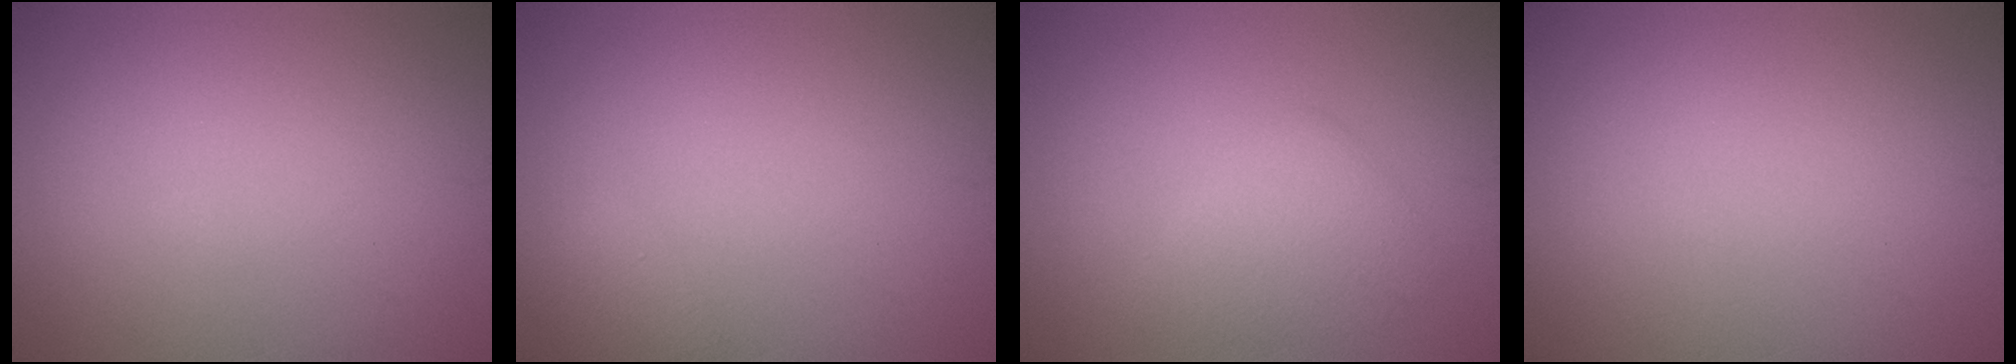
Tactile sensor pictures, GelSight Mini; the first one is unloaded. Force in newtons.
{"total": 1.3, "press": 1.3, "slide": 0.1}
{"total": 2.6, "press": 2.6, "slide": 0.2}
{"total": 0.0}